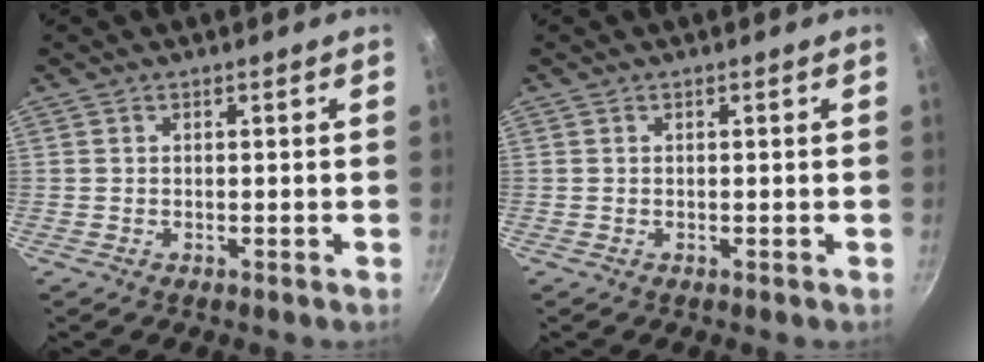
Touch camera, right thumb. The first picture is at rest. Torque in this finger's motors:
{"motor_torque": [0.00, 0.00, -0.24, 0.24, 0.00]}